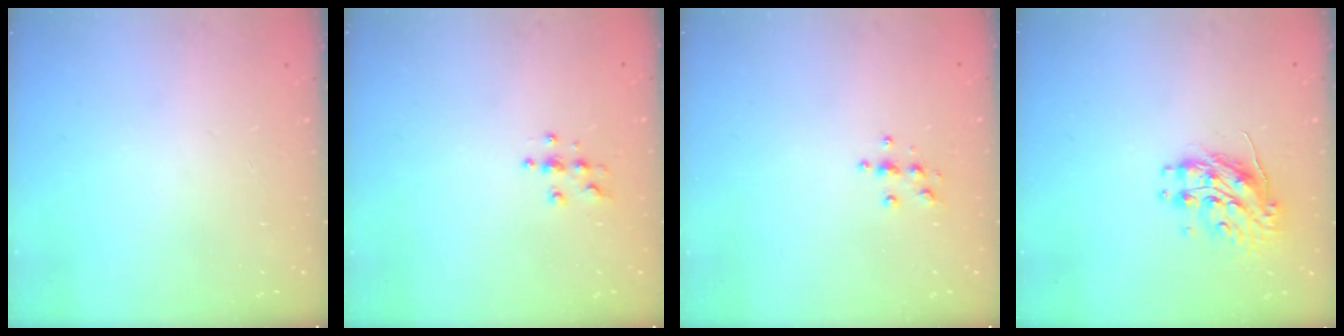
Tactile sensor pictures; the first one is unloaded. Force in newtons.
{"total": 4.0, "press": 4.0, "slide": 0.3}
{"total": 3.6, "press": 3.6, "slide": 0.4}
{"total": 10.2, "press": 10.2, "slide": 0.8}